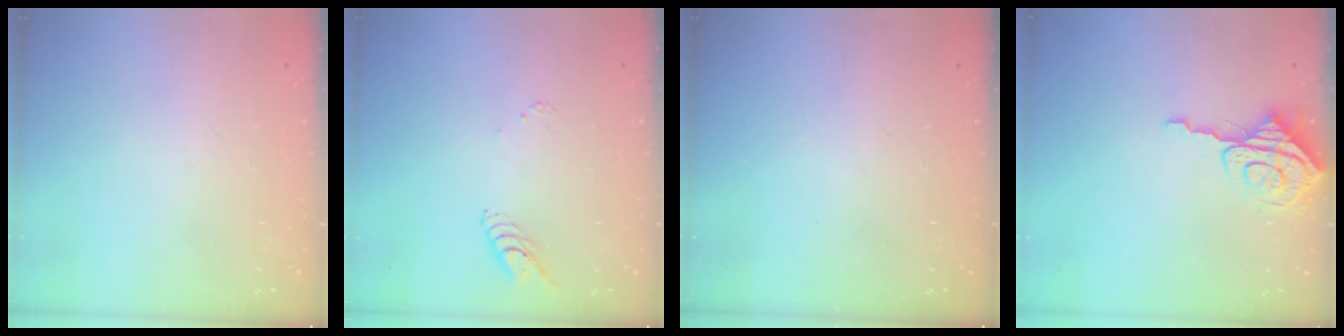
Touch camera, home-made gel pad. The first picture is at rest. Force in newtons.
{"total": 5.6, "press": 5.6, "slide": 0.2}
{"total": 0.0}
{"total": 7.8, "press": 7.7, "slide": 0.7}